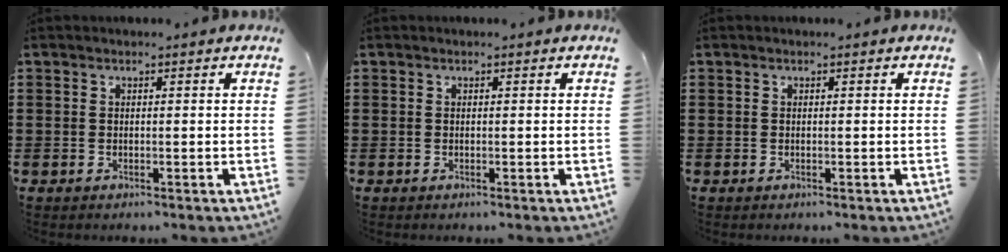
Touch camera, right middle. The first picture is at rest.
{"total": 0.0}
{"total": 0.0}